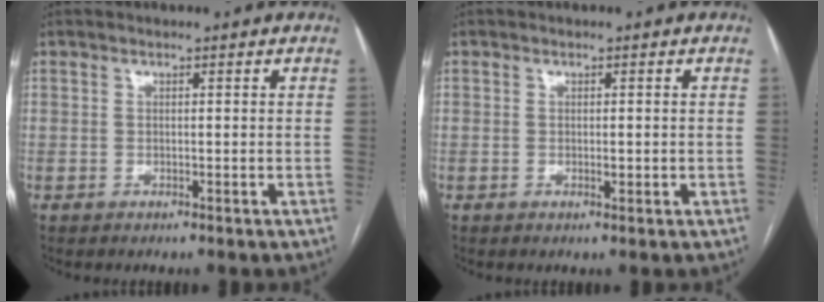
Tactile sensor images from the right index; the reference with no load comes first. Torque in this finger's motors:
{"motor_torque": [-0.31, 0.58, -0.11, -0.02]}